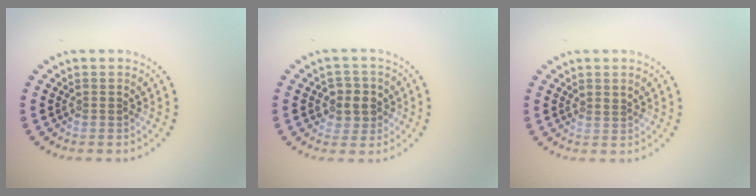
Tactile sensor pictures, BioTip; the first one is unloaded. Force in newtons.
{"total": 2.6, "press": 2.4, "slide": 0.8}
{"total": 0.5, "press": 0.2, "slide": 0.5}